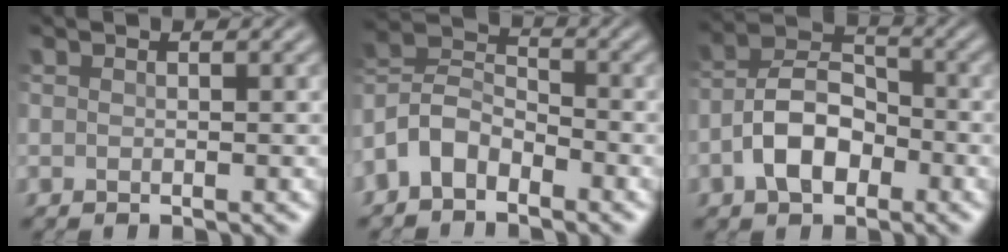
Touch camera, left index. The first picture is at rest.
{"total": 4.8, "force": [-3.0, 2.8, 2.5], "torque": [-0.052, 0.010, -0.072]}
{"total": 5.9, "force": [-2.2, 3.7, 4.1], "torque": [-0.070, 0.008, -0.047]}